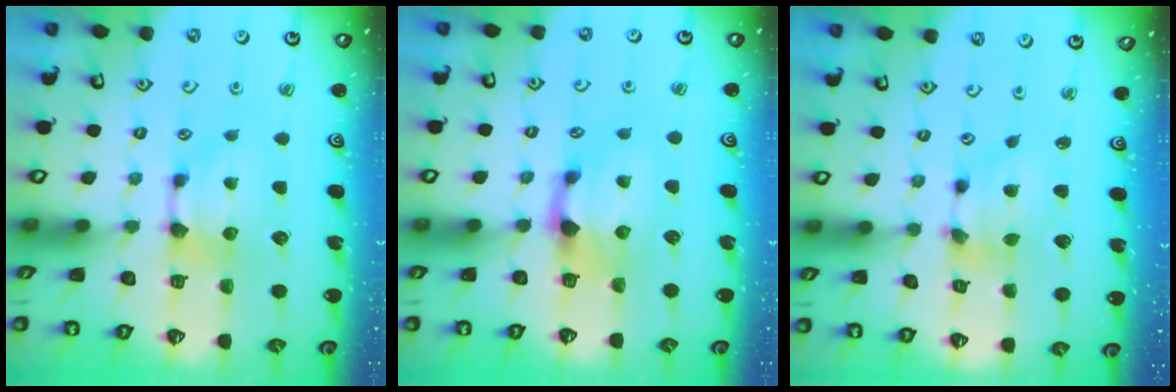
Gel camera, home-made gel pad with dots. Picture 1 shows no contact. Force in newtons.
{"total": 1.6, "press": 1.0, "slide": 1.3}
{"total": 5.2, "press": 4.8, "slide": 2.0}